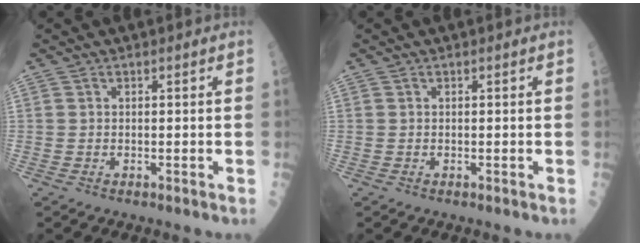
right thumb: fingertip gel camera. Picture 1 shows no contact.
{"total": 0.0}